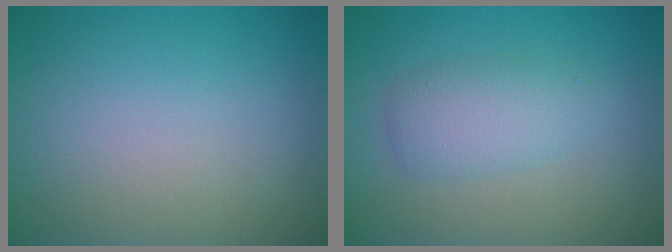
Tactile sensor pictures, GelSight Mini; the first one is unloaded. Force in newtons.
{"total": 3.1, "press": 3.1, "slide": 0.1}